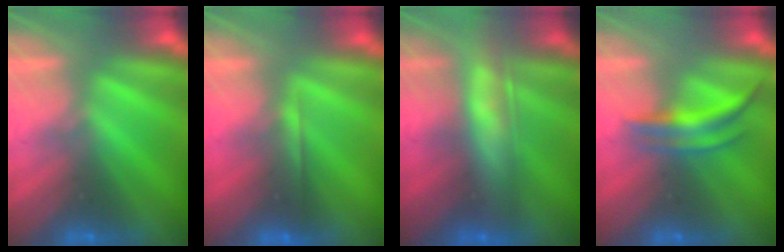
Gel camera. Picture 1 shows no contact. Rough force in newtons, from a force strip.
{"total": 1.7}
{"total": 8.4}
{"total": 3.7}